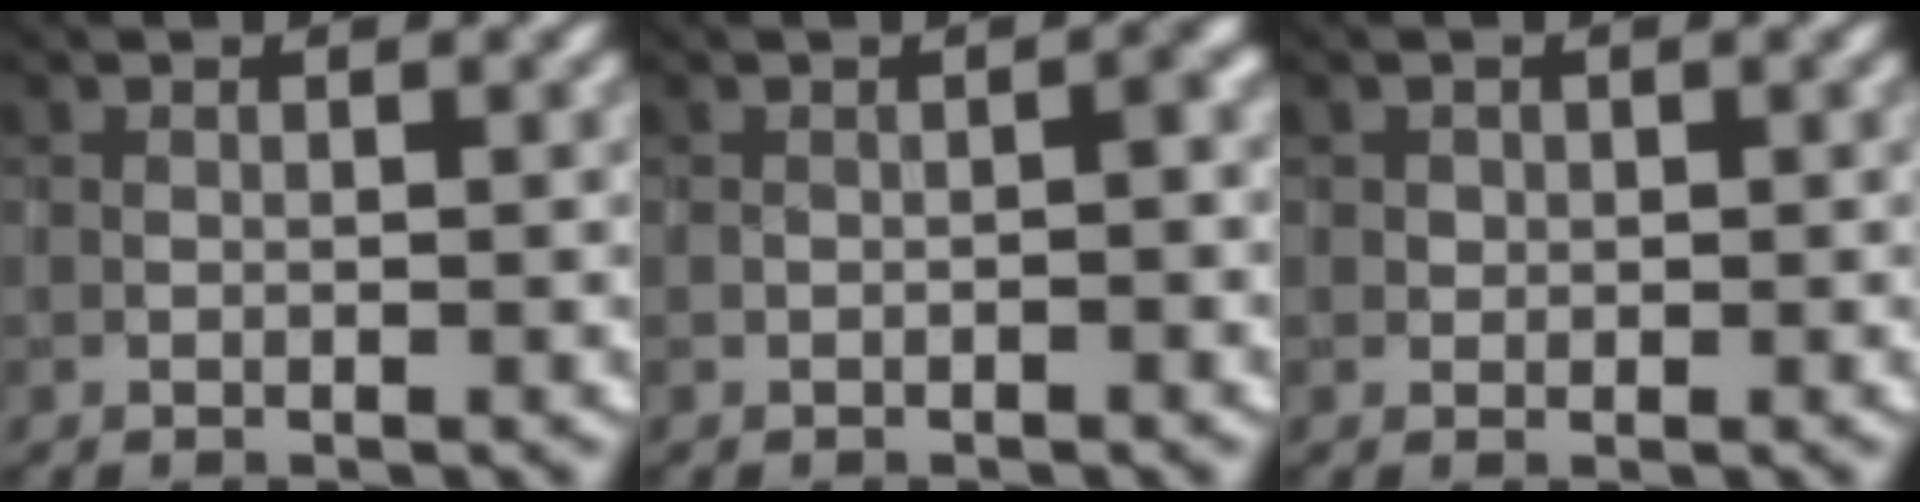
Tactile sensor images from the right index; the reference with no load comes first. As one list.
[{"total": 1.1, "force": [-0.3, 0.5, 1.0], "torque": [-0.020, 0.005, -0.003]}, {"total": 0.6, "force": [0.1, 0.6, 0.1], "torque": [0.002, -0.003, 0.002]}]